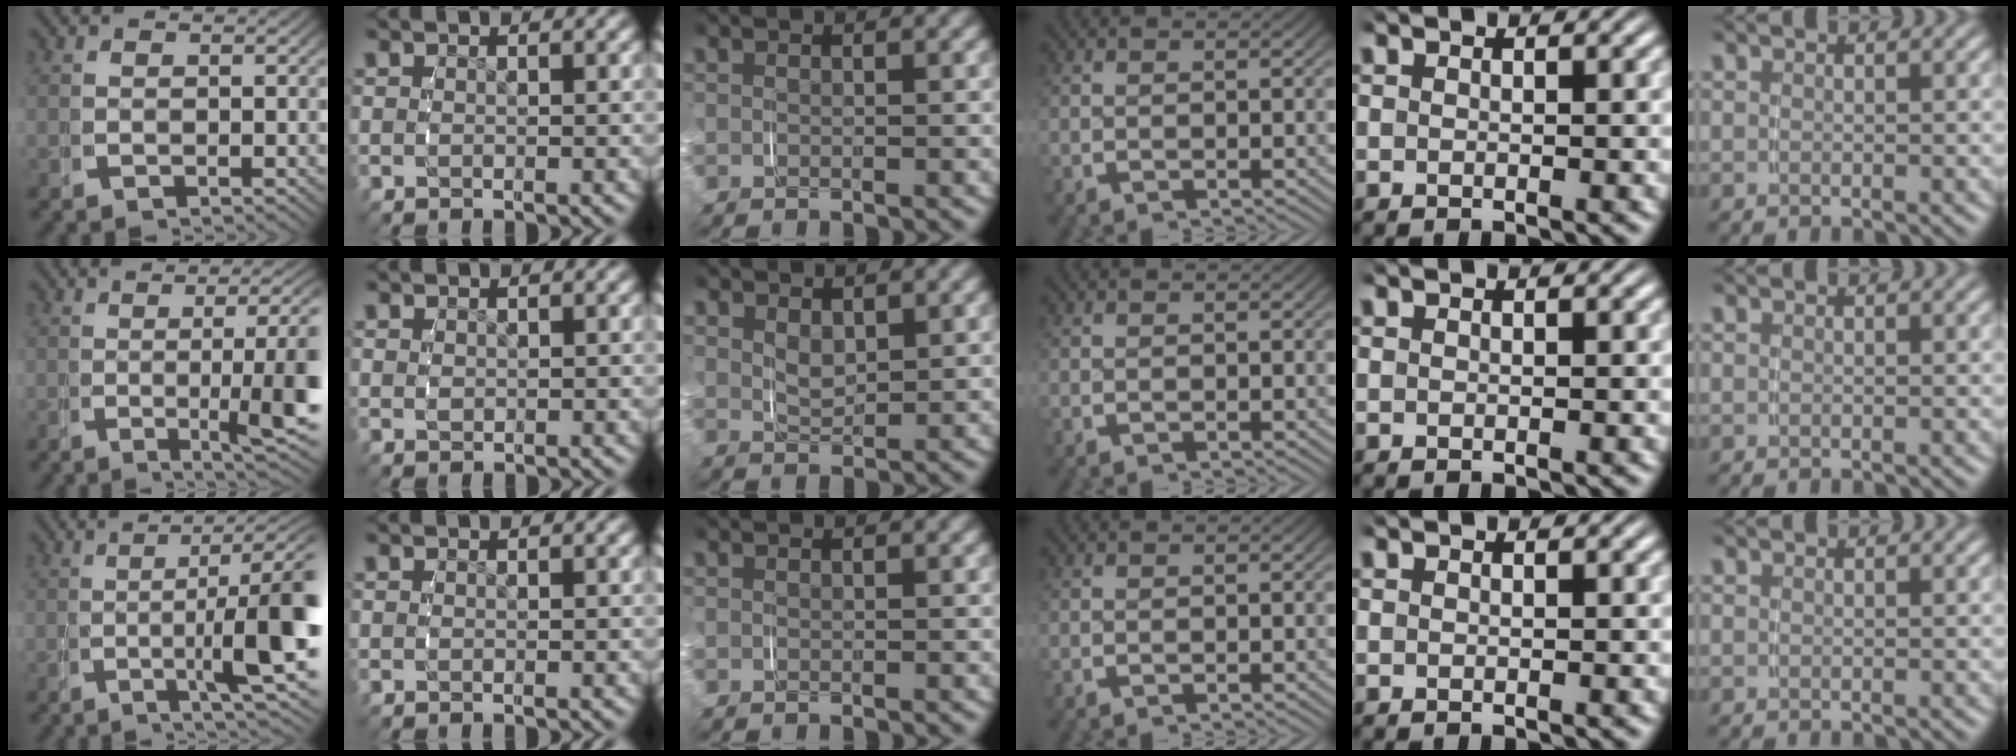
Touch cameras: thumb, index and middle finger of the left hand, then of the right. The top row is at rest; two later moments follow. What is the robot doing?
{"motion": "grasp_and_lifting", "object": "pencil case"}